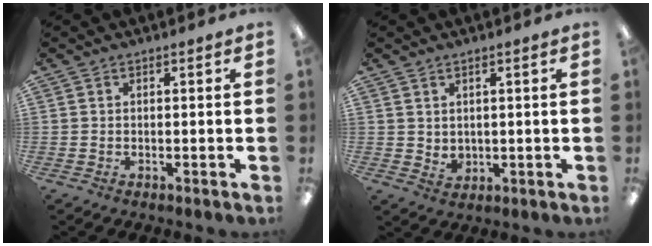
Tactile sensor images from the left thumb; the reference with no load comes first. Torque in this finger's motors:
{"motor_torque": [-0.34, -0.04, -0.28, -0.17, 0.00]}